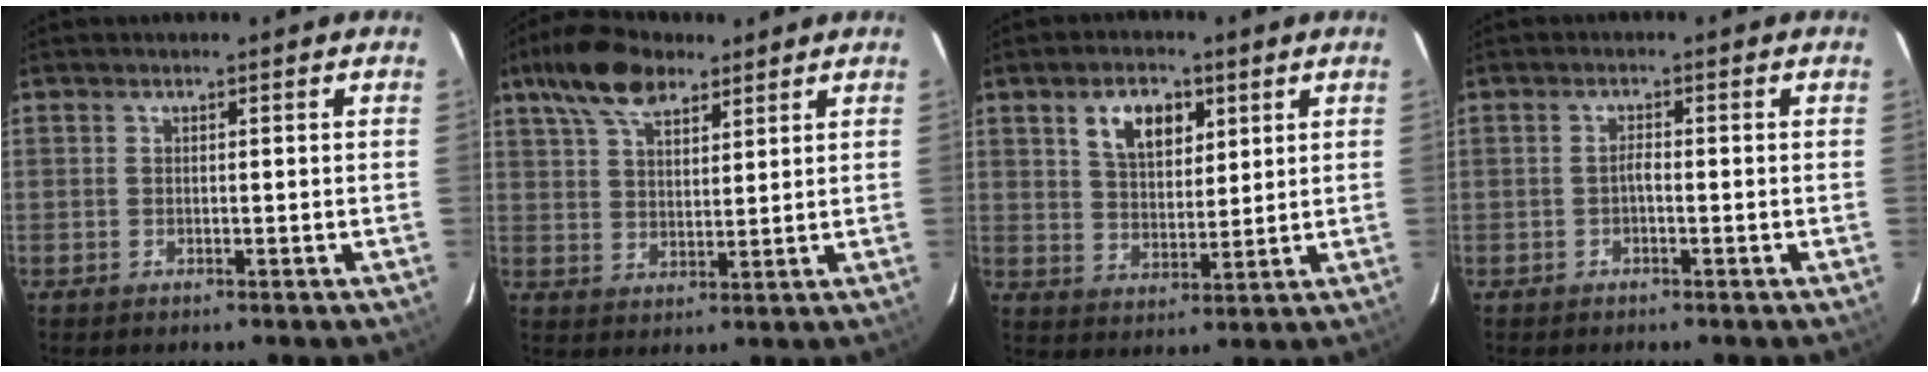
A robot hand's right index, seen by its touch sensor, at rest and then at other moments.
{"total": 11.0, "force": [7.0, 5.0, 6.7], "torque": [-0.132, 0.034, 0.125]}
{"total": 8.3, "force": [4.0, 4.6, 5.6], "torque": [-0.097, 0.013, 0.074]}
{"total": 1.1, "force": [-0.5, 0.3, 0.9], "torque": [-0.018, 0.006, -0.011]}